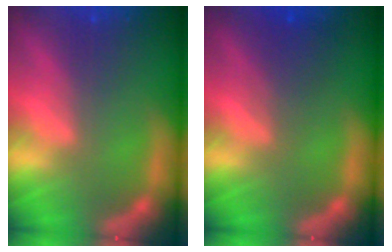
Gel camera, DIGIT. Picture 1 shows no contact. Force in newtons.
{"total": 2.4}